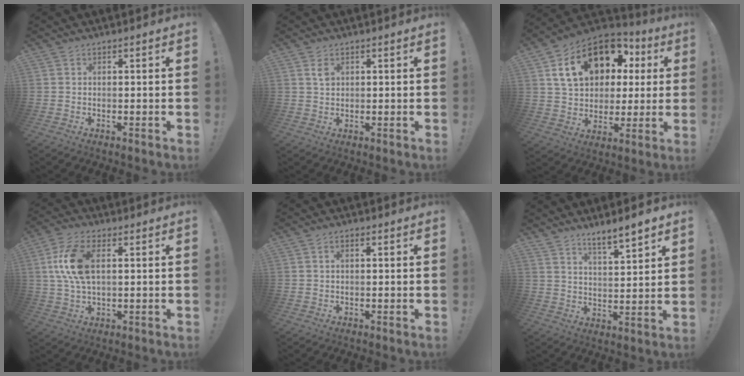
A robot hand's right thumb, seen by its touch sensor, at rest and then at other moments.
{"total": 2.4, "force": [1.2, 1.5, 1.5], "torque": [-0.008, -0.006, 0.017]}
{"total": 19.7, "force": [8.0, 13.6, 11.9], "torque": [-0.181, -0.023, 0.157]}
{"total": 12.5, "force": [2.6, 6.6, 10.3], "torque": [-0.197, -0.003, 0.046]}
{"total": 1.2, "force": [0.2, 0.6, 1.0], "torque": [-0.012, 0.000, 0.002]}
{"total": 7.0, "force": [6.1, 0.7, 3.4], "torque": [-0.048, -0.045, 0.106]}